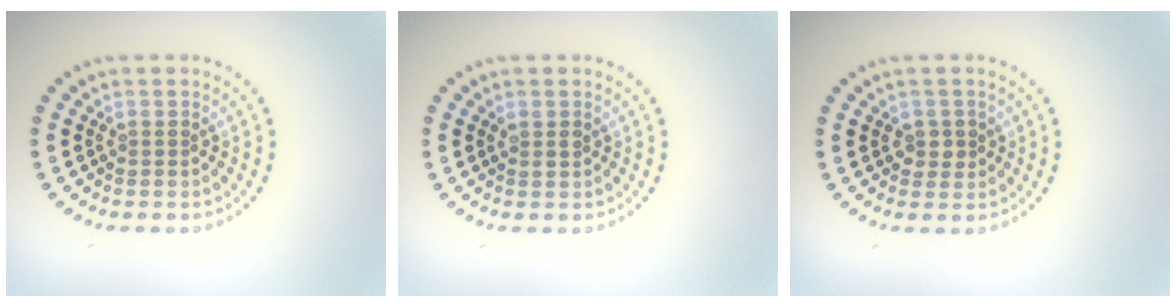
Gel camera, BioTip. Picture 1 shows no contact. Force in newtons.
{"total": 0.9, "press": 0.9, "slide": 0.3}
{"total": 1.5, "press": 1.4, "slide": 0.4}